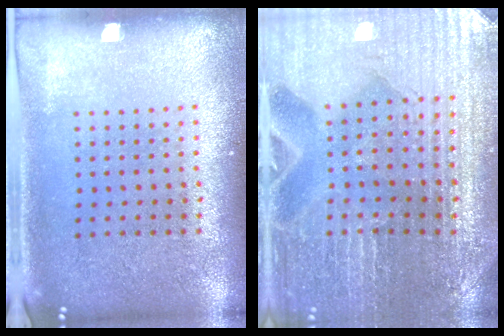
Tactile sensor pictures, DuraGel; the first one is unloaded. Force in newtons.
{"total": 2.5, "press": 2.4, "slide": 0.4}